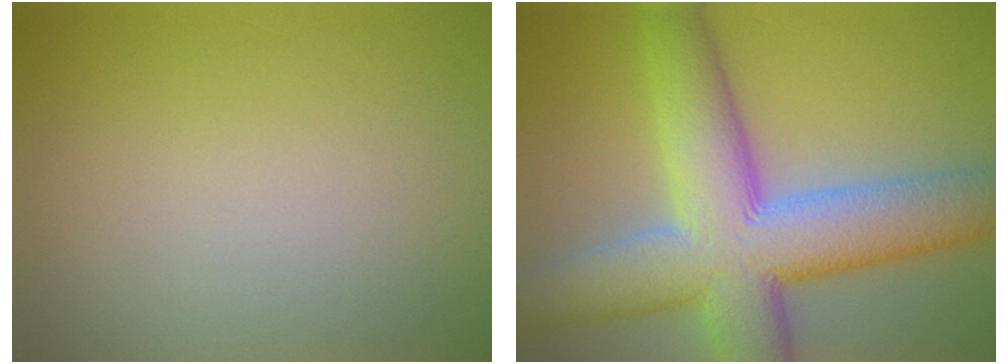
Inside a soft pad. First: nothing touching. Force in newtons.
{"total": 12.3, "press": 12.3, "slide": 0.7}